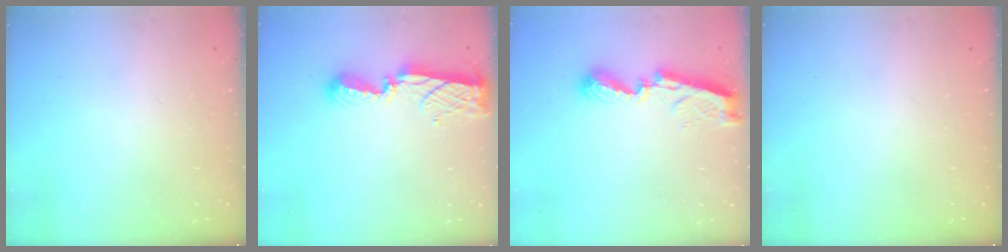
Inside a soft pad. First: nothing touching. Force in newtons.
{"total": 8.4, "press": 8.4, "slide": 0.8}
{"total": 9.2, "press": 9.2, "slide": 0.6}
{"total": 0.0}